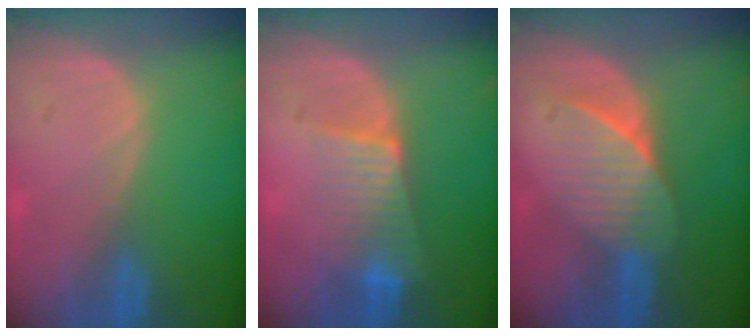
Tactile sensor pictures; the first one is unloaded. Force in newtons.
{"total": 6.3, "press": 5.6, "slide": 3.0}
{"total": 7.2, "press": 6.4, "slide": 3.3}